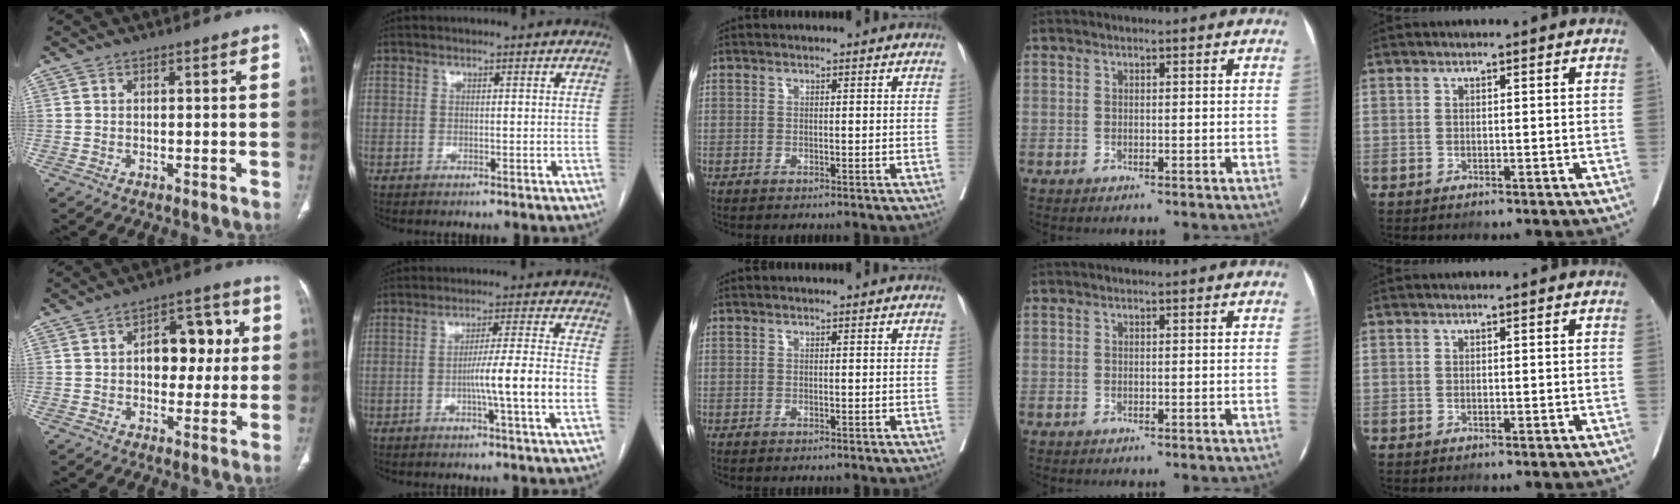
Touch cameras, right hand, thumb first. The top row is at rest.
{"thumb": {"total": 10.5, "force": [1.4, 6.9, 7.9], "torque": [-0.064, 0.020, 0.019]}, "index": {"total": 9.2, "force": [-2.3, -1.1, 8.9], "torque": [-0.145, 0.001, -0.037]}}